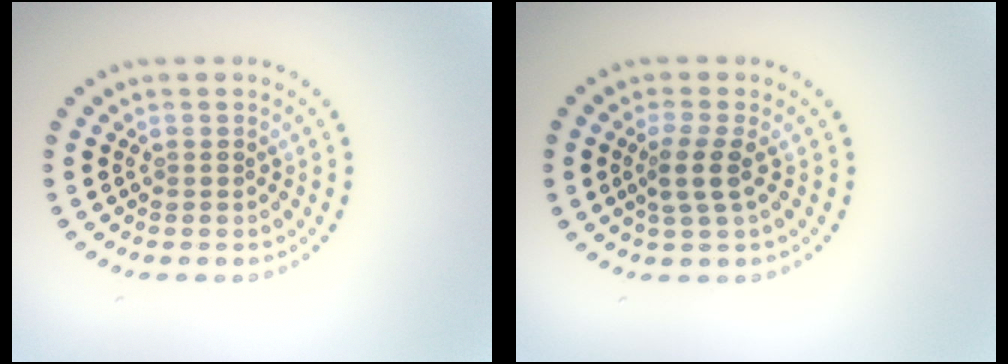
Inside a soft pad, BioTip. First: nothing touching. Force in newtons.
{"total": 2.2, "press": 1.8, "slide": 1.3}